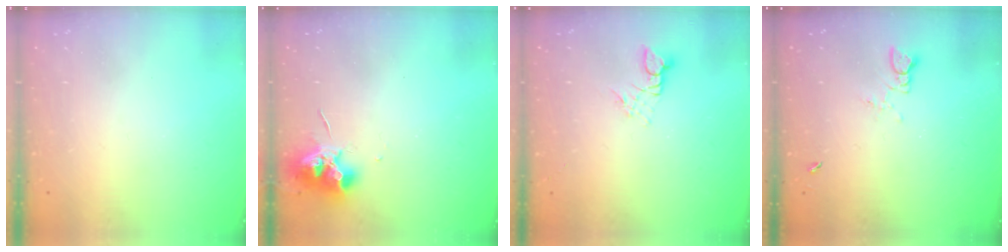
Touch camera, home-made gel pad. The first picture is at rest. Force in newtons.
{"total": 12.2, "press": 12.2, "slide": 0.4}
{"total": 3.2, "press": 3.2, "slide": 0.2}
{"total": 1.3, "press": 1.3, "slide": 0.2}